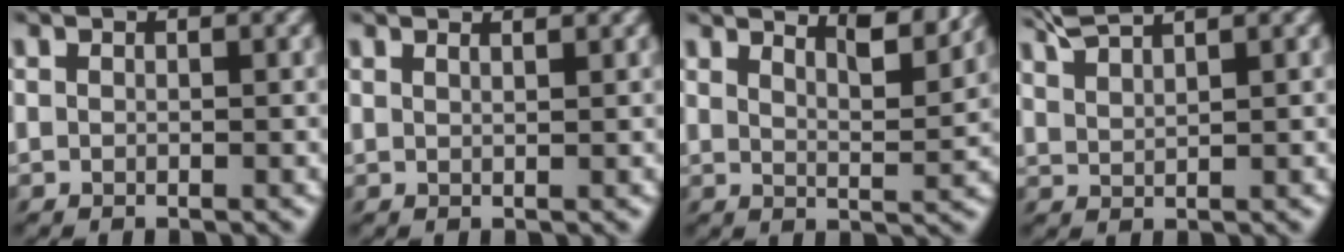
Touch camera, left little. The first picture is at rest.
{"total": 1.1, "force": [1.0, -0.5, 0.1], "torque": [-0.006, 0.003, 0.022]}
{"total": 4.7, "force": [4.0, 0.3, 2.3], "torque": [-0.041, 0.005, 0.048]}
{"total": 3.5, "force": [3.1, -0.4, 1.6], "torque": [-0.045, 0.015, 0.059]}